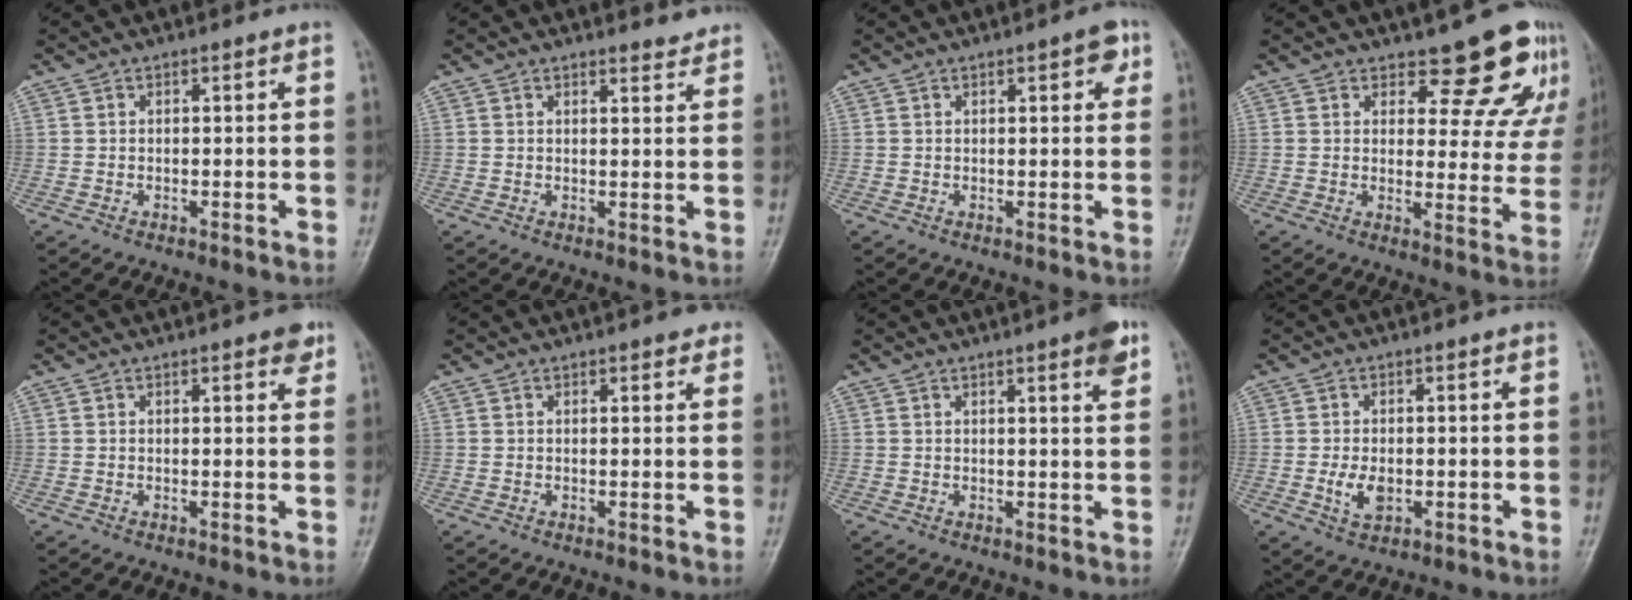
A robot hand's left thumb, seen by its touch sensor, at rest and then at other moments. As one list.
[{"total": 2.4, "force": [2.4, 0.4, 0.3], "torque": [0.003, -0.021, 0.026]}, {"total": 3.4, "force": [1.7, 1.2, 2.7], "torque": [-0.025, -0.003, 0.017]}, {"total": 11.4, "force": [9.9, 4.5, 3.6], "torque": [0.002, -0.077, 0.104]}, {"total": 2.8, "force": [1.8, 0.9, 1.9], "torque": [-0.016, -0.007, 0.019]}, {"total": 2.9, "force": [2.0, 1.0, 1.9], "torque": [-0.011, -0.001, 0.020]}, {"total": 4.6, "force": [2.8, 0.5, 3.7], "torque": [-0.042, -0.012, 0.033]}, {"total": 4.0, "force": [-0.6, 2.4, 3.2], "torque": [-0.059, -0.005, -0.005]}]